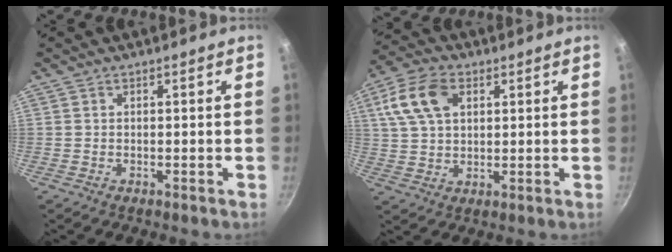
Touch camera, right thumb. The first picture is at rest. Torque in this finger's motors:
{"motor_torque": [-0.61, 0.79, 0.12, -0.04, 0.11]}